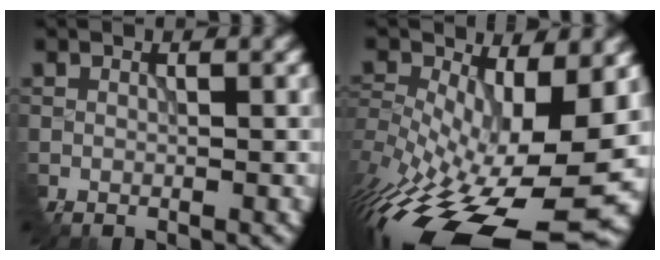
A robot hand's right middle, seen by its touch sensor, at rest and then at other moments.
{"total": 15.1, "force": [-6.1, 6.6, 12.1], "torque": [-0.224, -0.021, -0.092]}